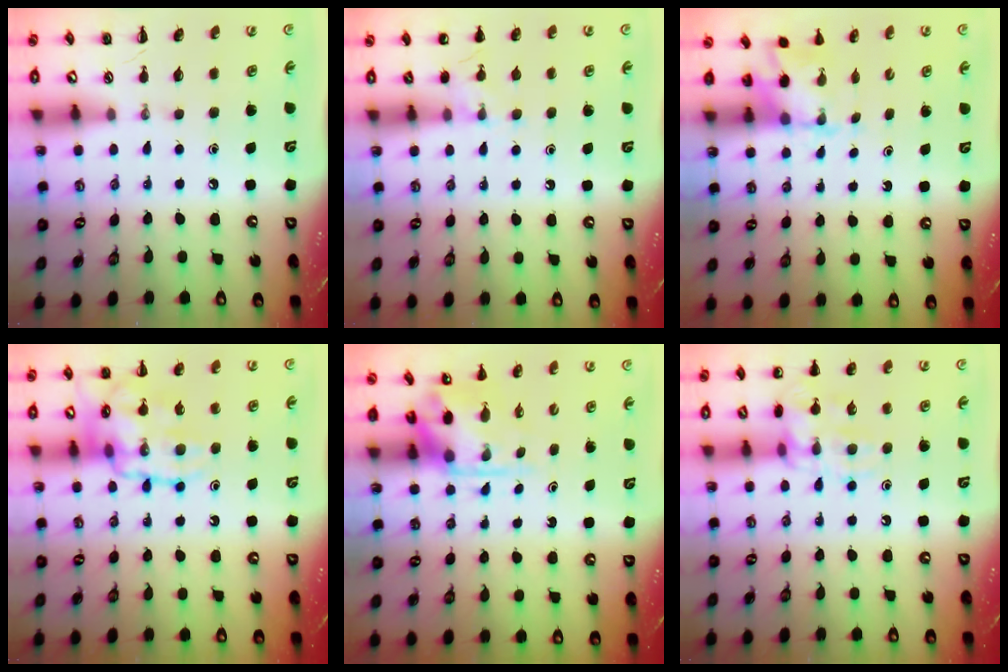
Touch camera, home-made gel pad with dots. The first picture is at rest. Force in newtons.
{"total": 7.3, "press": 7.1, "slide": 1.7}
{"total": 2.2, "press": 2.1, "slide": 0.6}
{"total": 16.1, "press": 16.0, "slide": 1.5}
{"total": 3.5, "press": 3.4, "slide": 0.6}
{"total": 13.7, "press": 13.6, "slide": 1.4}